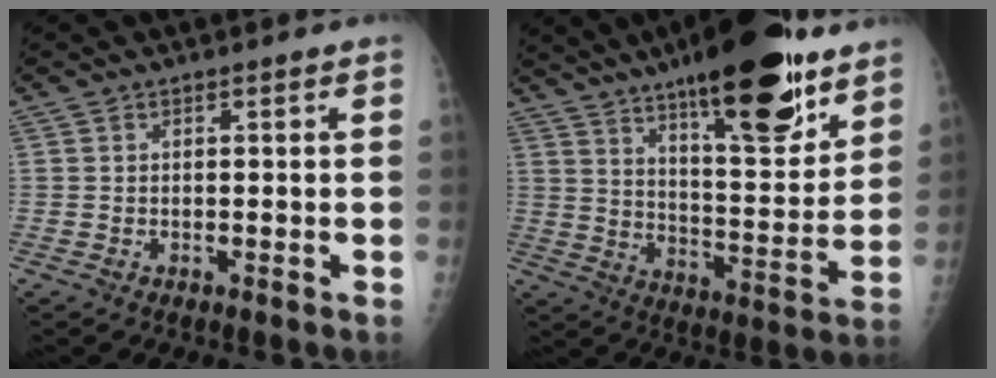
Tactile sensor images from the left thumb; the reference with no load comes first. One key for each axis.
{"total": 23.2, "fx": 14.8, "fy": 6.7, "fz": 16.6, "tx": -0.221, "ty": -0.072, "tz": 0.230}